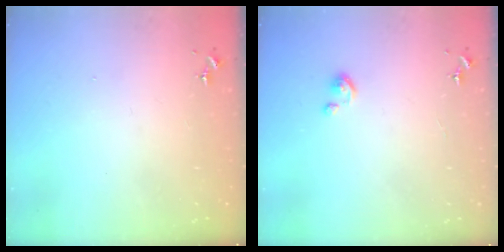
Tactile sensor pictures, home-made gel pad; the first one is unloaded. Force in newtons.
{"total": 3.3, "press": 3.3, "slide": 0.3}